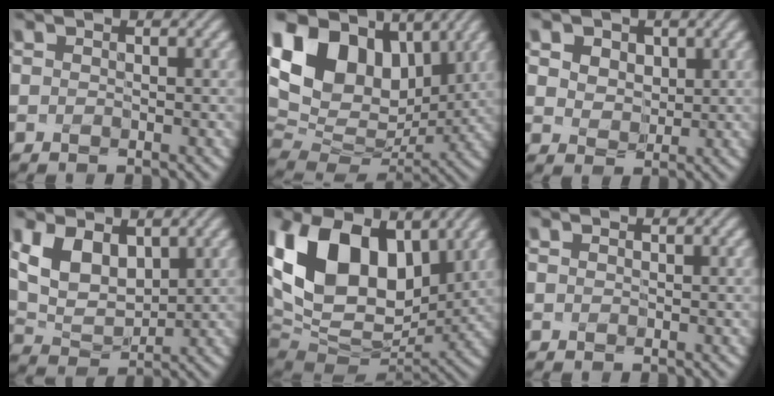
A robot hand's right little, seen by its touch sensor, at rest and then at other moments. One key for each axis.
{"total": 13.6, "fx": 5.4, "fy": 8.9, "fz": 8.8, "tx": -0.178, "ty": 0.026, "tz": 0.098}
{"total": 5.3, "fx": 2.6, "fy": 3.8, "fz": 2.7, "tx": -0.066, "ty": 0.011, "tz": 0.041}
{"total": 4.3, "fx": 1.7, "fy": 2.6, "fz": 3.0, "tx": -0.063, "ty": -0.013, "tz": 0.041}
{"total": 13.8, "fx": 3.6, "fy": 8.6, "fz": 10.2, "tx": -0.204, "ty": 0.005, "tz": 0.068}
{"total": 0.0}